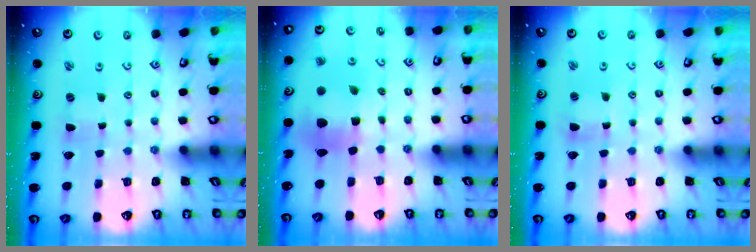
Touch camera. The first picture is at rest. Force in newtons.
{"total": 10.5, "press": 10.5, "slide": 0.9}
{"total": 1.7, "press": 1.7, "slide": 0.3}